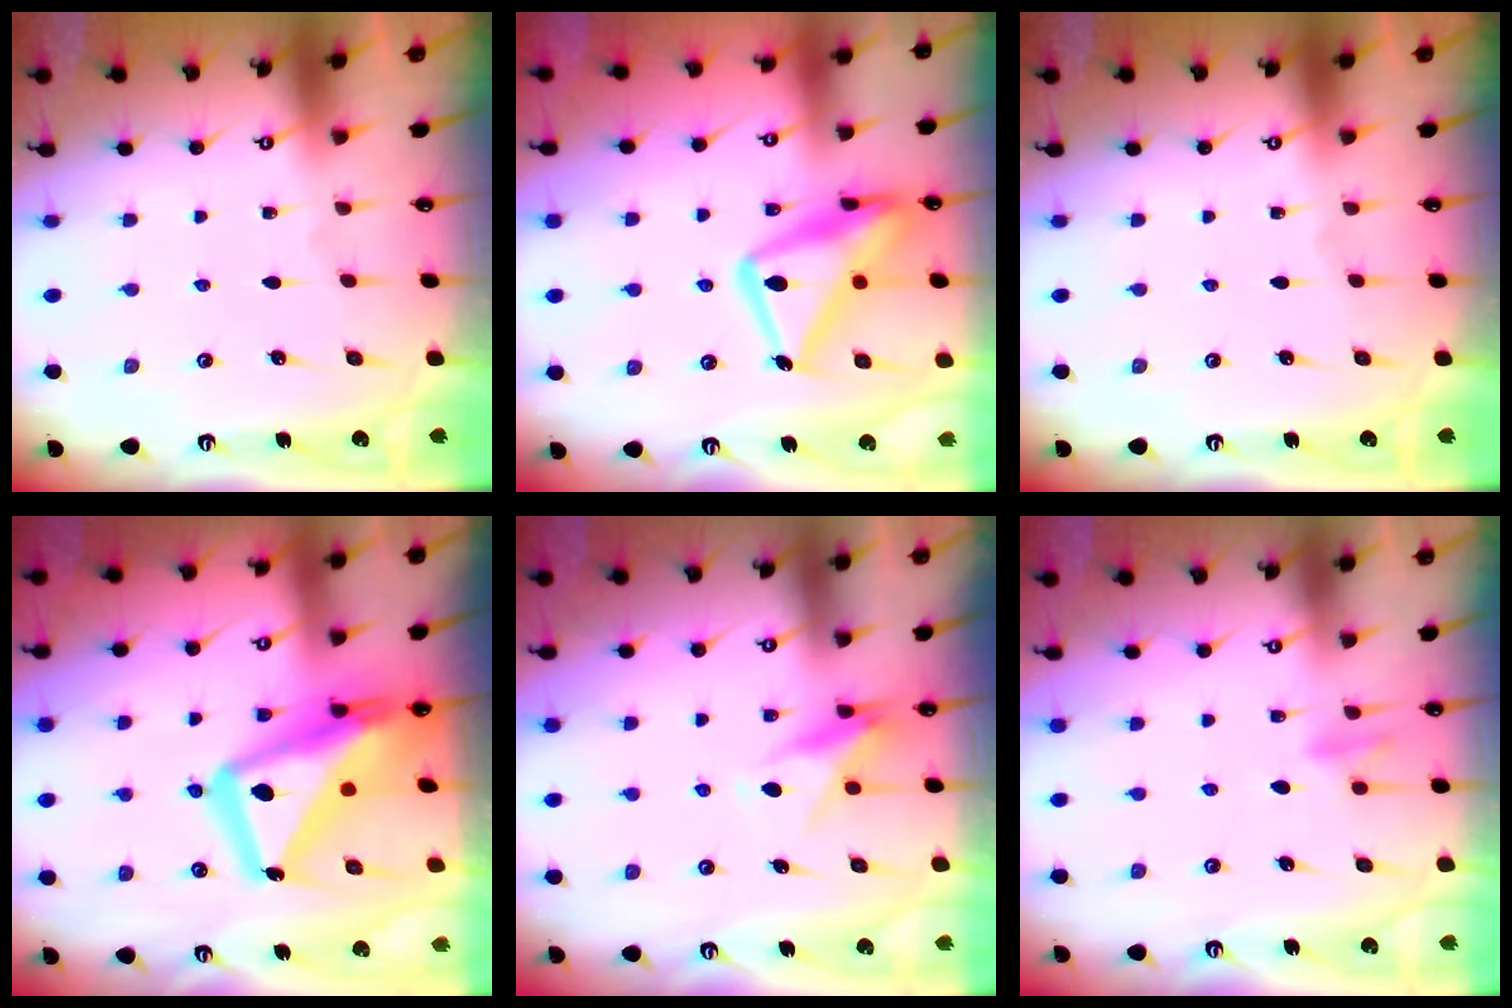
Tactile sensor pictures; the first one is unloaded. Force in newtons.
{"total": 19.5, "press": 19.4, "slide": 1.5}
{"total": 0.0}
{"total": 19.9, "press": 19.8, "slide": 2.0}
{"total": 8.3, "press": 8.3, "slide": 1.1}
{"total": 8.9, "press": 8.8, "slide": 1.4}